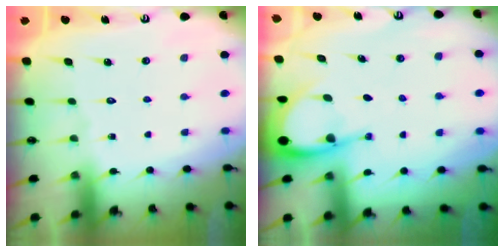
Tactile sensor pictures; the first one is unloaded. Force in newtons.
{"total": 4.8, "press": 4.8, "slide": 0.7}